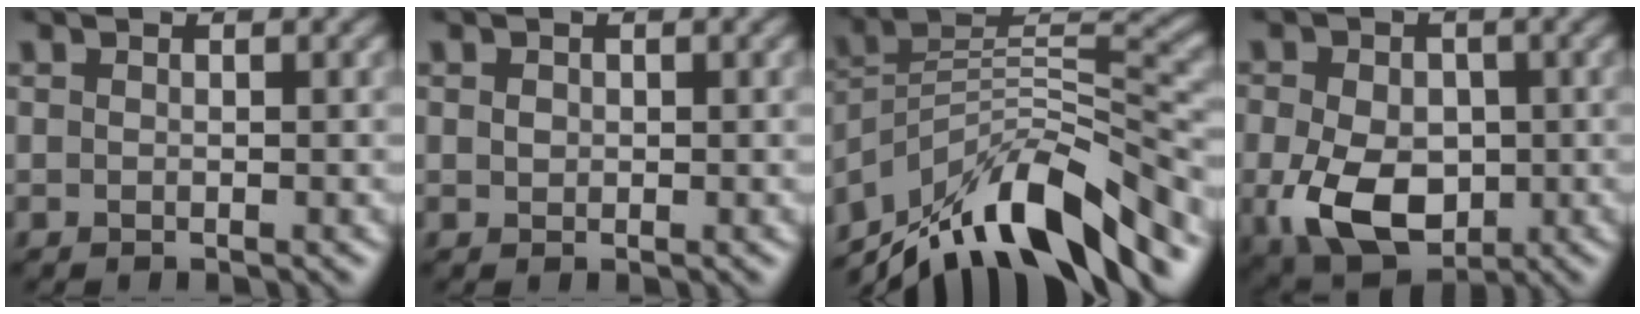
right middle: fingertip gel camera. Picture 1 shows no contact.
{"total": 0.6, "force": [0.1, 0.5, 0.3], "torque": [-0.007, 0.000, 0.002]}
{"total": 12.0, "force": [-8.9, 3.6, 7.2], "torque": [-0.122, 0.017, -0.167]}
{"total": 8.1, "force": [-1.6, 5.5, 5.7], "torque": [-0.118, -0.016, -0.030]}